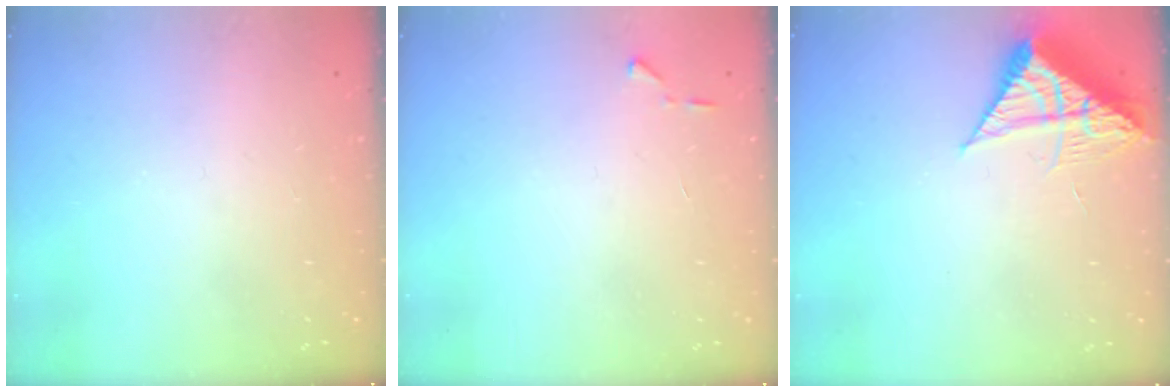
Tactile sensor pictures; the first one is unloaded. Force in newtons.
{"total": 3.6, "press": 3.6, "slide": 0.5}
{"total": 8.8, "press": 8.8, "slide": 1.0}